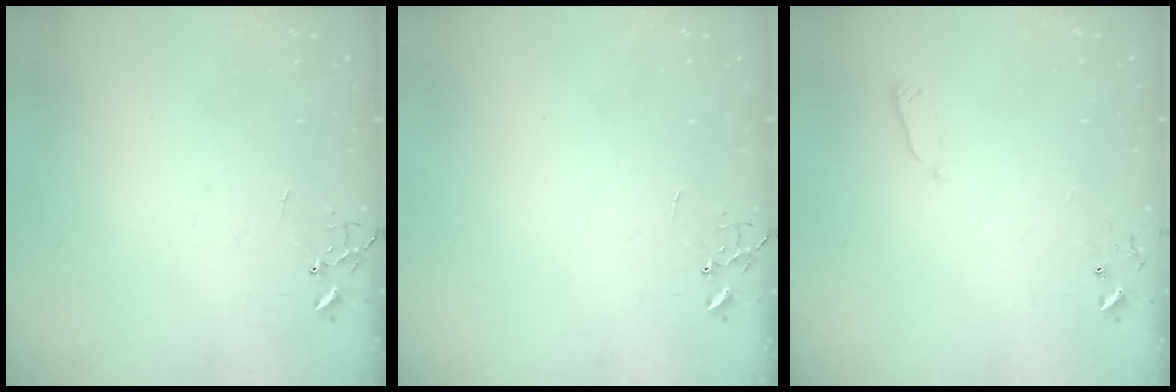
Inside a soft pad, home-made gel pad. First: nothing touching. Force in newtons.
{"total": 0.0}
{"total": 2.7, "press": 2.6, "slide": 0.4}